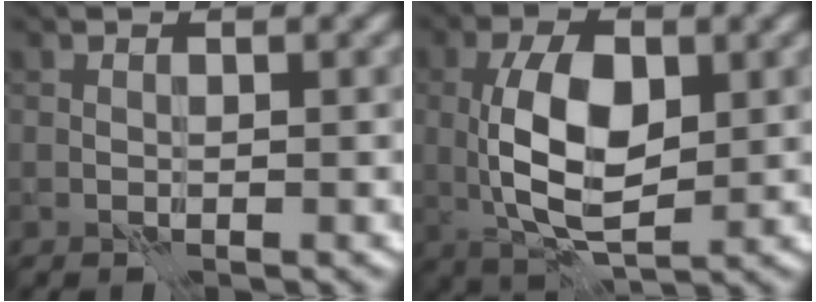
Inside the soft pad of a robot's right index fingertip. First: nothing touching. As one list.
[{"total": 7.4, "force": [0.3, 3.6, 6.4], "torque": [-0.130, -0.002, 0.007]}]